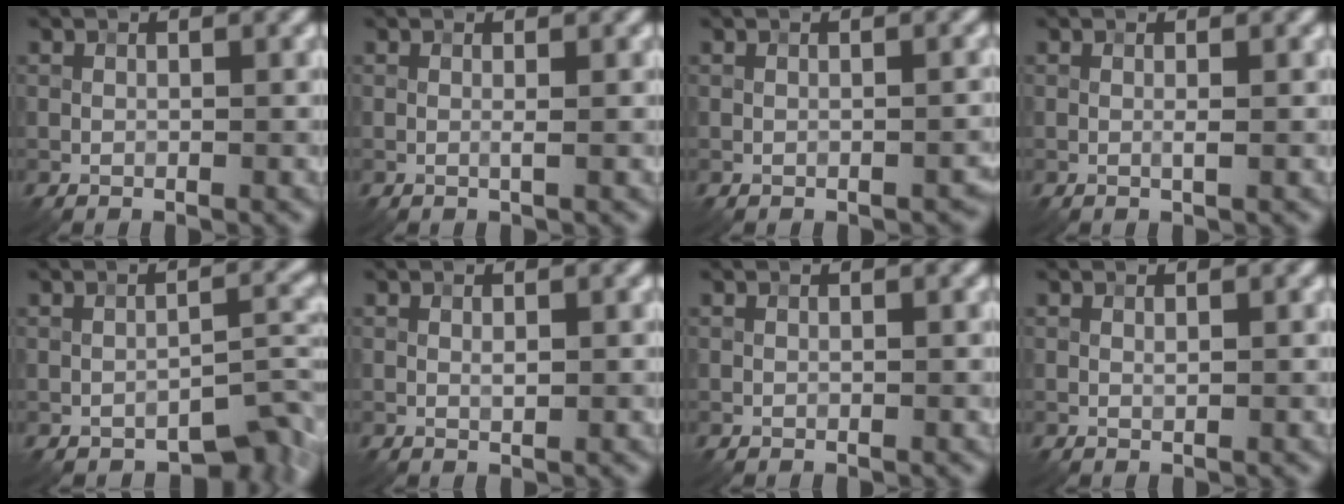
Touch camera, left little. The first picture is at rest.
{"total": 0.6, "force": [0.0, 0.0, 0.6], "torque": [-0.009, -0.002, -0.003]}
{"total": 0.7, "force": [-0.6, 0.3, 0.3], "torque": [-0.008, -0.002, -0.007]}
{"total": 0.6, "force": [0.0, 0.0, 0.6], "torque": [-0.012, -0.001, -0.001]}
{"total": 4.2, "force": [-2.7, 1.9, 2.7], "torque": [-0.027, 0.002, -0.032]}
{"total": 0.7, "force": [0.1, 0.2, 0.6], "torque": [-0.013, -0.001, 0.002]}
{"total": 0.0}
{"total": 0.0}